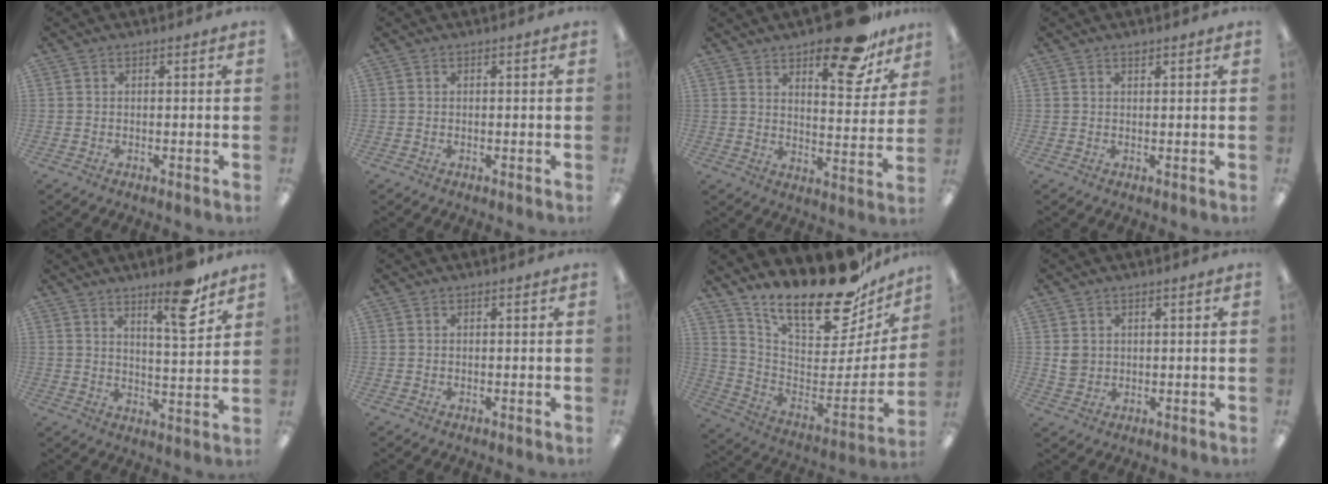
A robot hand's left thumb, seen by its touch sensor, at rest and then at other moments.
{"total": 0.0}
{"total": 17.7, "force": [12.9, 6.6, 10.2], "torque": [-0.120, -0.086, 0.208]}
{"total": 1.0, "force": [0.8, 0.3, 0.3], "torque": [-0.008, 0.000, 0.016]}
{"total": 11.2, "force": [8.0, 2.3, 7.5], "torque": [-0.100, -0.051, 0.127]}
{"total": 0.0}
{"total": 22.1, "force": [17.3, 7.3, 11.7], "torque": [-0.161, -0.141, 0.292]}
{"total": 3.2, "force": [1.2, 2.9, 0.9], "torque": [-0.012, 0.001, 0.021]}